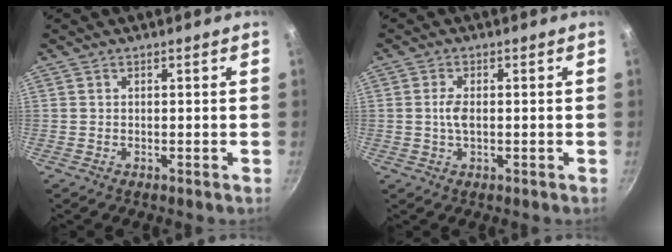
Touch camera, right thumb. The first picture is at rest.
{"total": 3.0, "force": [0.0, 1.4, 2.7], "torque": [-0.054, 0.003, -0.003]}